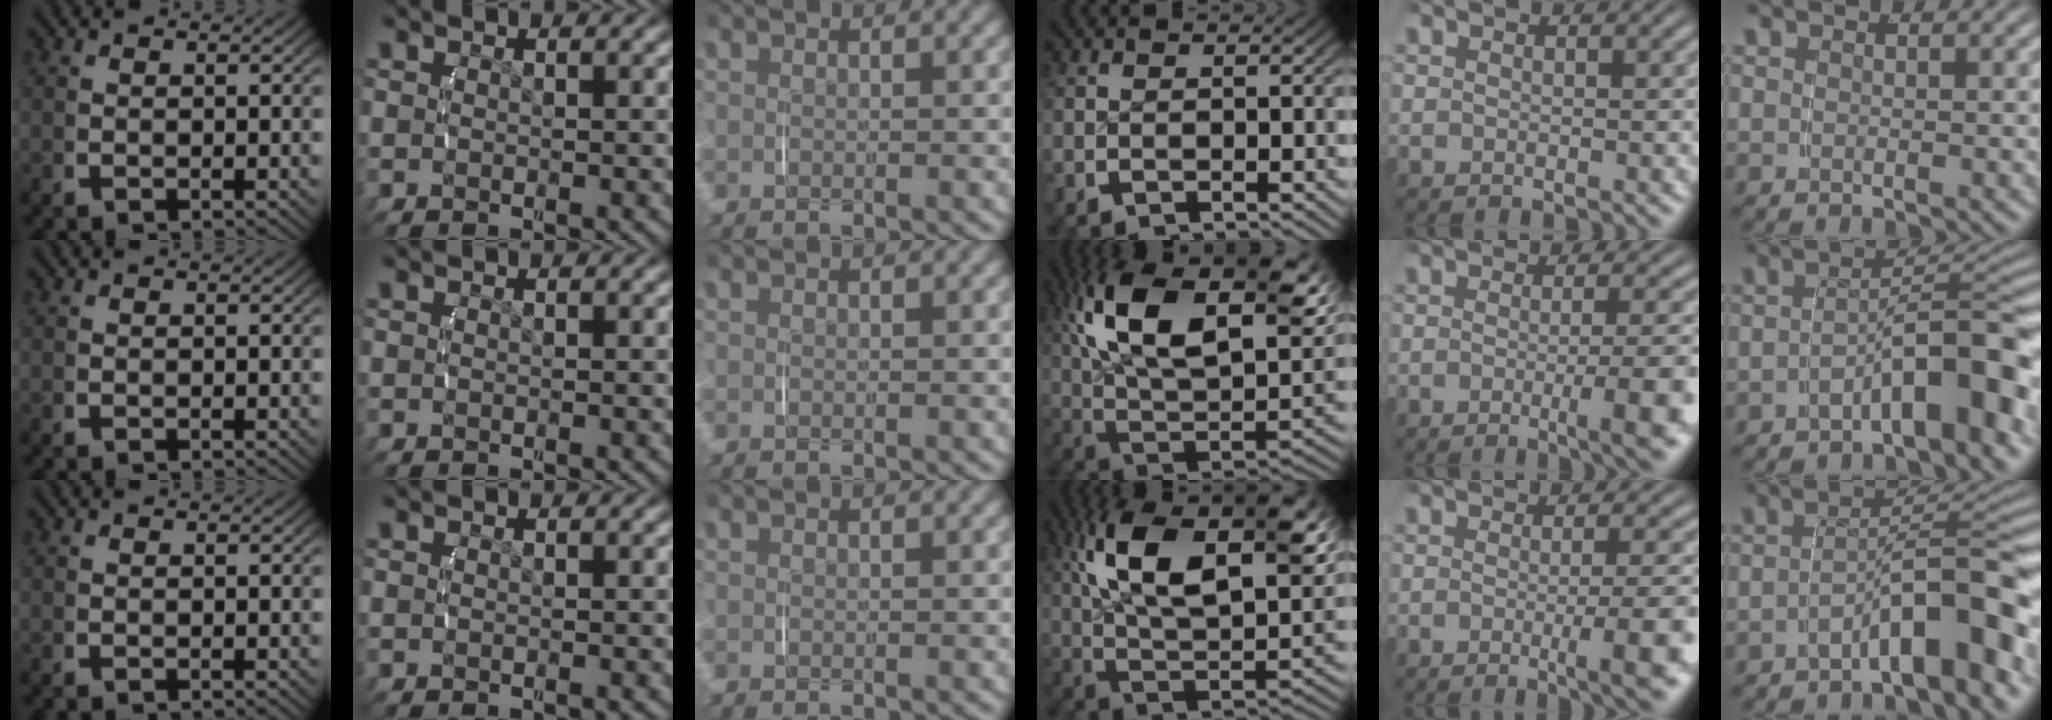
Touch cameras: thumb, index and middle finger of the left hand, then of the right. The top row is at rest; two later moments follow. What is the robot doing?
{"motion": "lift_and_place", "object": "phone"}